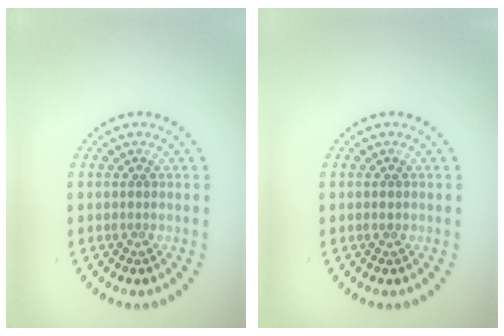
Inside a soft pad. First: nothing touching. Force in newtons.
{"total": 0.8, "press": 0.8, "slide": 0.0}